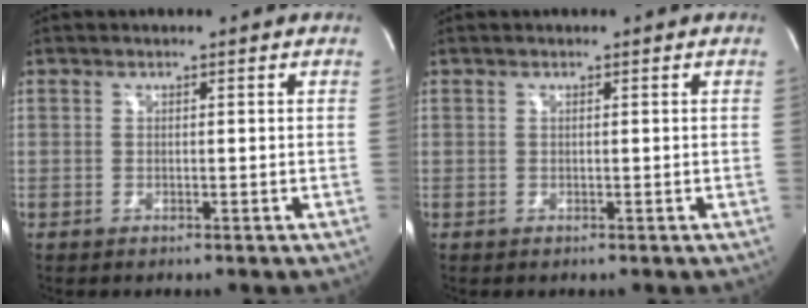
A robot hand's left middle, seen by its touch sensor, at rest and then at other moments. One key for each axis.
{"total": 0.0}